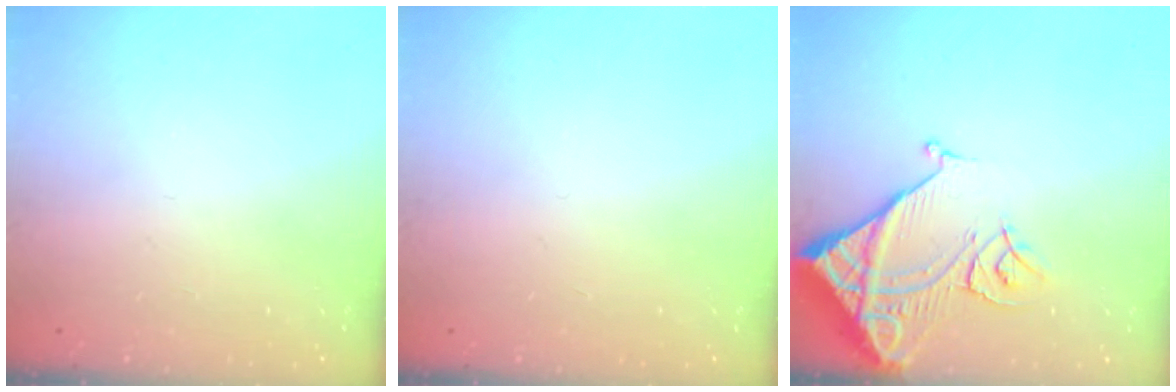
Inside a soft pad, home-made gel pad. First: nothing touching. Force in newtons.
{"total": 0.0}
{"total": 12.1, "press": 12.0, "slide": 1.6}